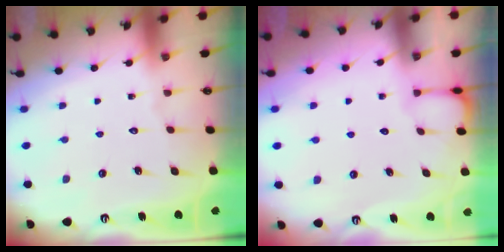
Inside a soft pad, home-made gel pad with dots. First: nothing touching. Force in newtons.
{"total": 0.9, "press": 0.9, "slide": 0.0}